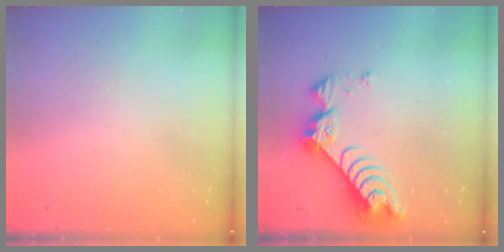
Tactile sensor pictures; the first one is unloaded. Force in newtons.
{"total": 9.4, "press": 9.4, "slide": 0.9}